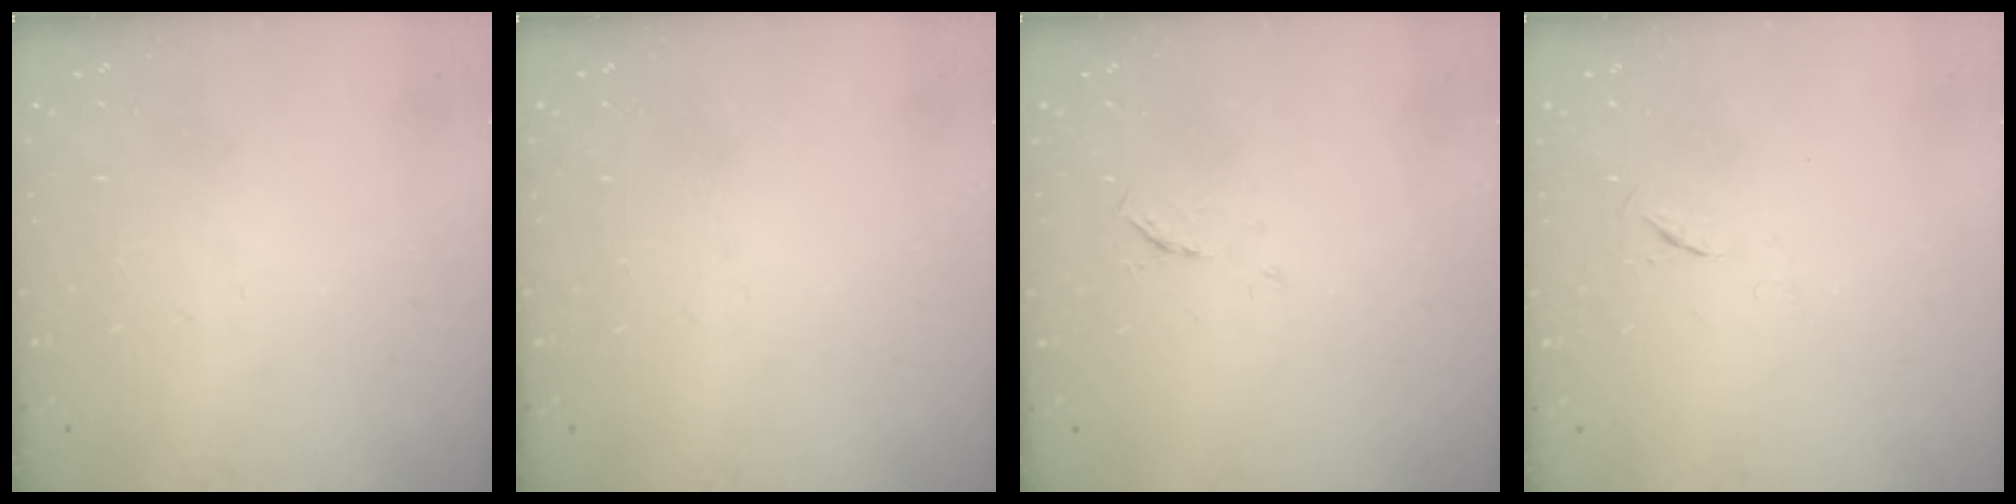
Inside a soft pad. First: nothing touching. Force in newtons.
{"total": 0.0}
{"total": 3.9, "press": 3.8, "slide": 0.7}
{"total": 4.0, "press": 4.0, "slide": 0.6}